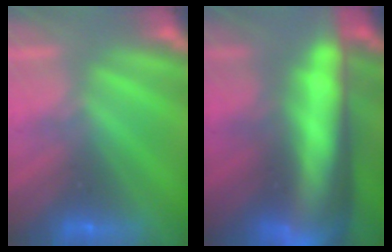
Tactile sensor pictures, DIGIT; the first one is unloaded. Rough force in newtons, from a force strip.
{"total": 9.6}